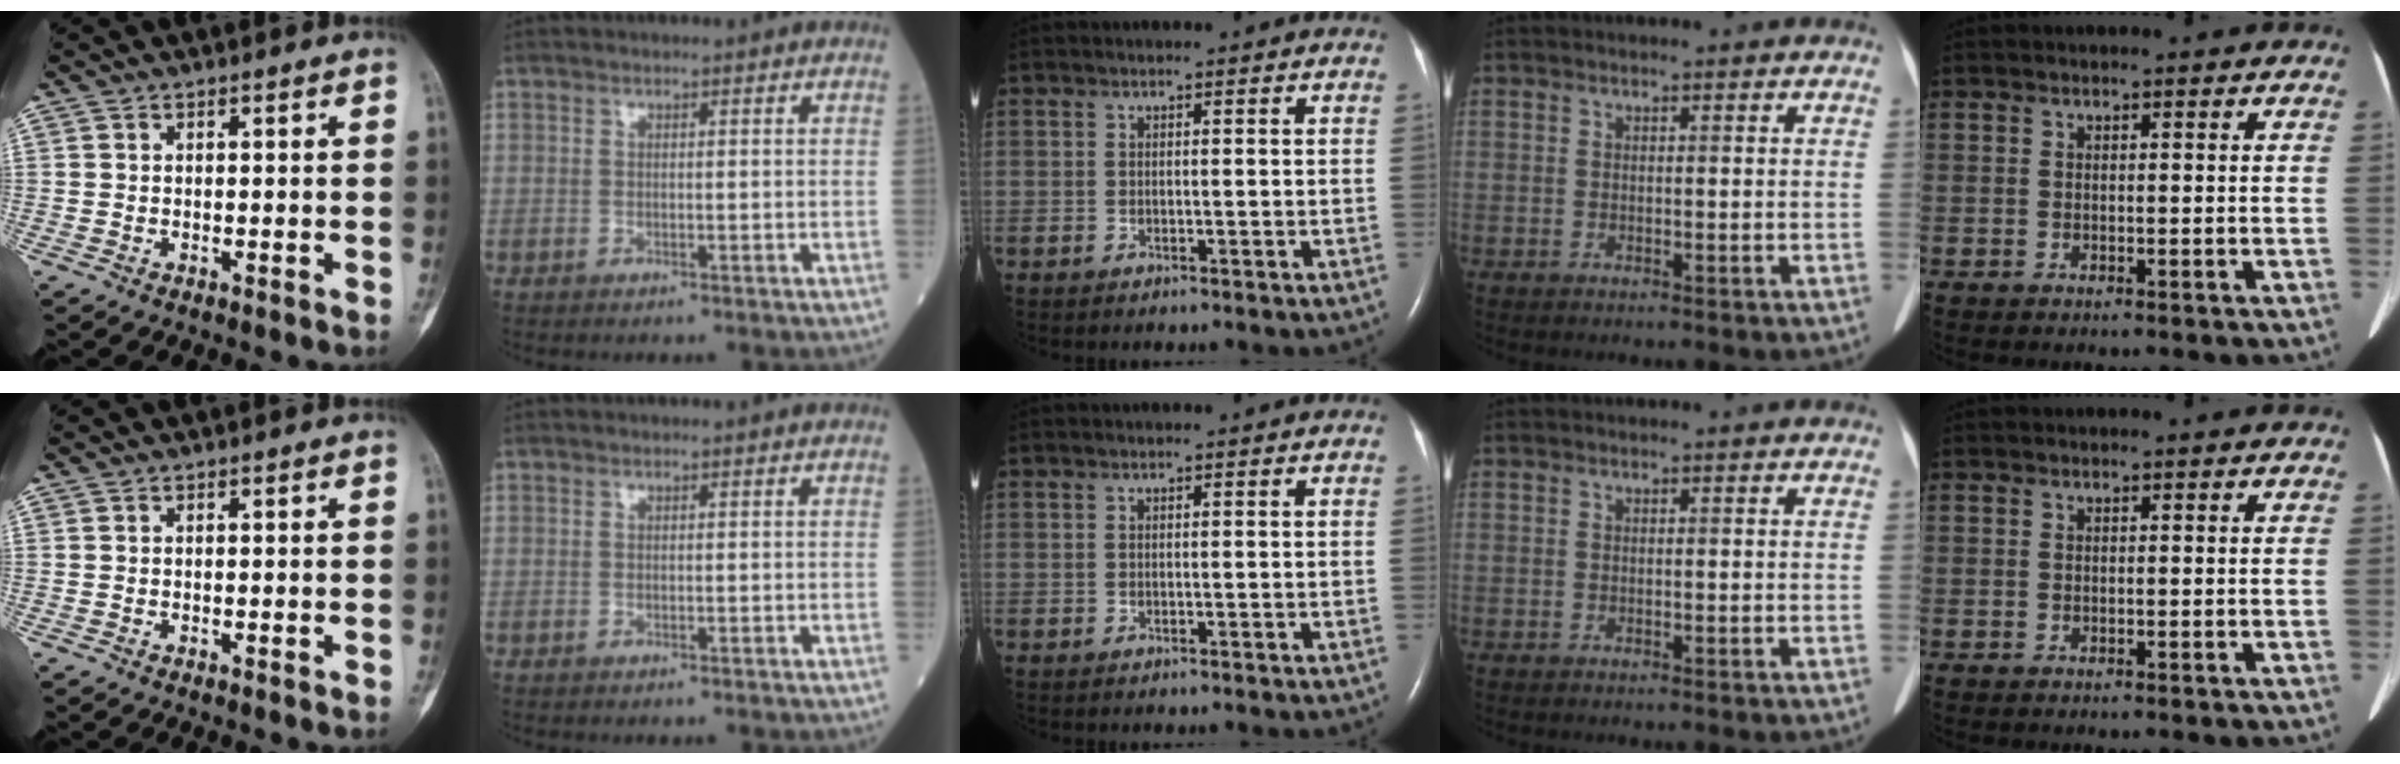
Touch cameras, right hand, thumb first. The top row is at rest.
{}